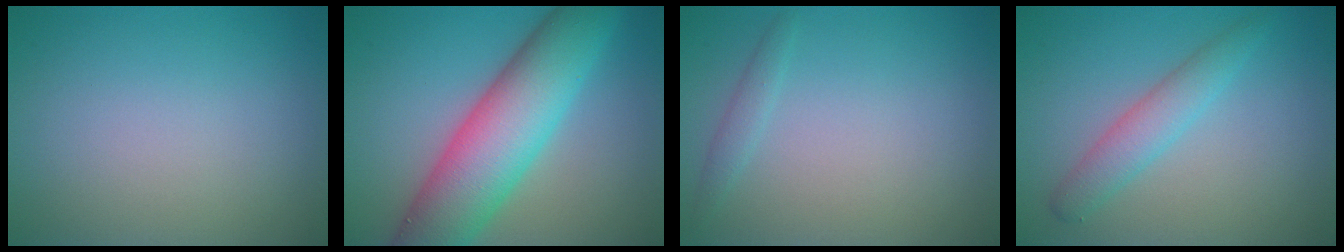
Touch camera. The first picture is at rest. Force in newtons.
{"total": 10.3, "press": 10.3, "slide": 0.3}
{"total": 1.0, "press": 1.0, "slide": 0.1}
{"total": 2.8, "press": 2.8, "slide": 0.1}